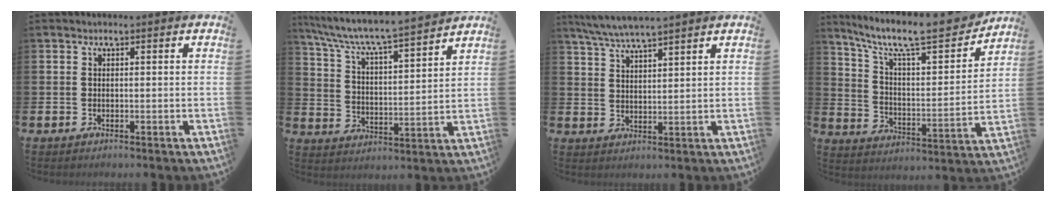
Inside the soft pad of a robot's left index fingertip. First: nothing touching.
{"total": 7.3, "force": [6.9, 0.2, 2.3], "torque": [-0.077, -0.057, 0.114]}
{"total": 5.3, "force": [5.1, 0.0, 1.7], "torque": [-0.051, -0.017, 0.092]}
{"total": 11.4, "force": [9.7, 2.2, 5.6], "torque": [-0.133, -0.067, 0.159]}